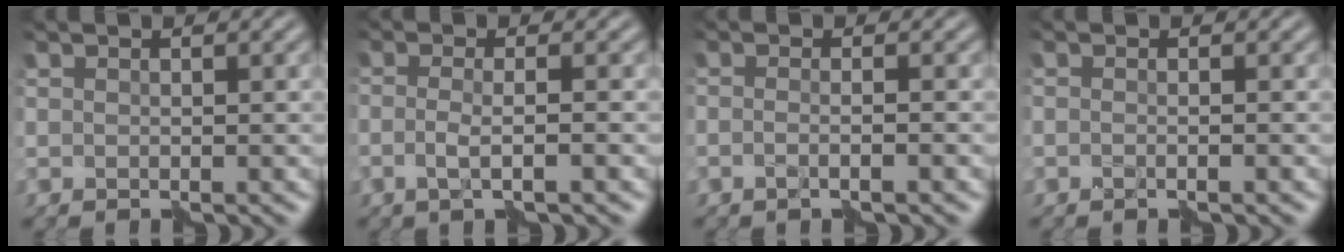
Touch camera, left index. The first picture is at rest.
{"total": 2.5, "force": [-0.6, 0.8, 2.3], "torque": [-0.041, -0.007, -0.016]}
{"total": 2.7, "force": [0.1, 1.5, 2.3], "torque": [-0.005, 0.001, -0.029]}
{"total": 1.5, "force": [0.1, 0.9, 1.2], "torque": [0.003, -0.006, -0.020]}